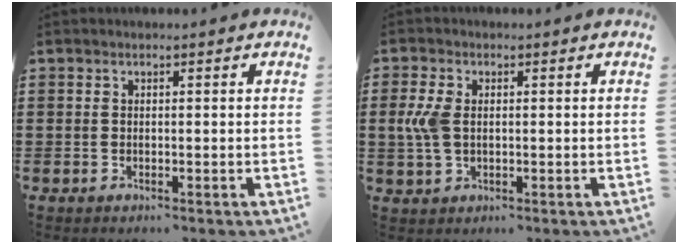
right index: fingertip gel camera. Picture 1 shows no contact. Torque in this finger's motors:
{"motor_torque": [0.70, -0.07, 0.18, 0.14]}